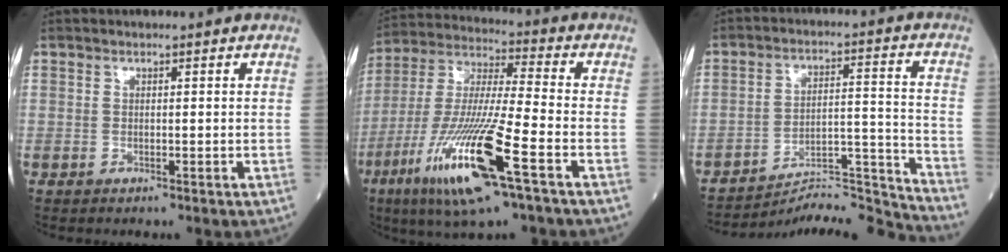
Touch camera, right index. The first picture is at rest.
{"total": 18.7, "force": [-8.5, 1.2, 16.6], "torque": [-0.365, -0.038, -0.160]}
{"total": 14.4, "force": [-14.1, -2.7, 0.0], "torque": [0.010, 0.043, -0.222]}